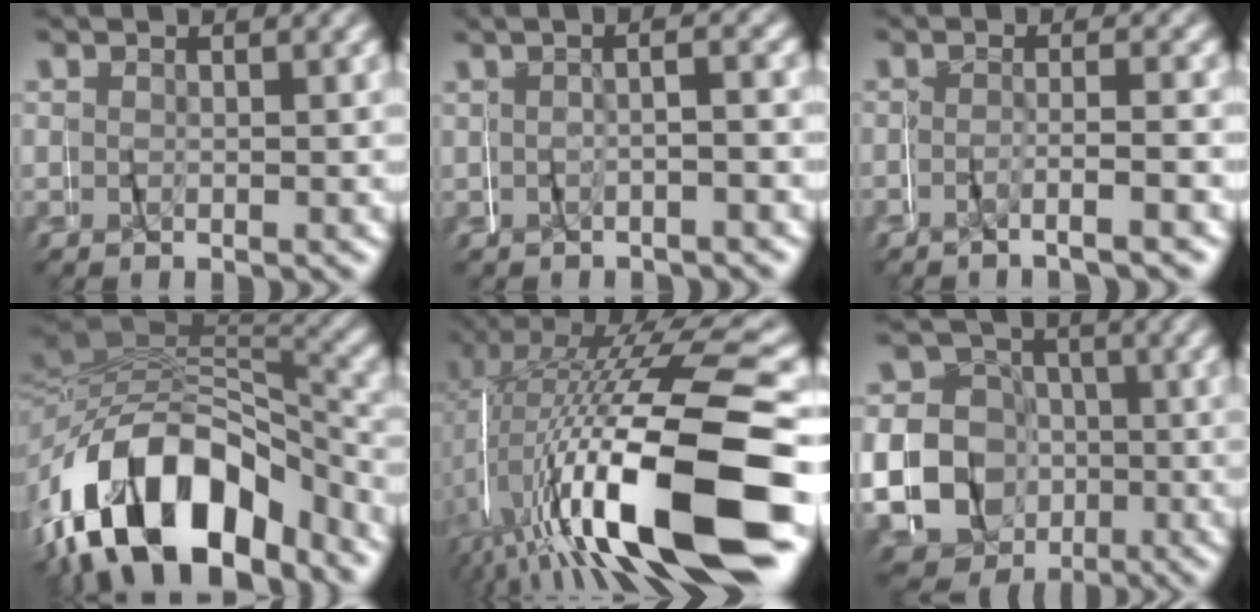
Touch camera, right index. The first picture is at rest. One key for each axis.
{"total": 1.3, "fx": -1.1, "fy": -0.6, "fz": 0.5, "tx": -0.006, "ty": 0.014, "tz": -0.023}
{"total": 2.4, "fx": -2.1, "fy": -0.3, "fz": 1.2, "tx": -0.033, "ty": 0.006, "tz": -0.040}
{"total": 13.7, "fx": -4.6, "fy": 8.4, "fz": 9.8, "tx": -0.204, "ty": -0.016, "tz": -0.061}
{"total": 15.7, "fx": -4.0, "fy": 4.6, "fz": 14.4, "tx": -0.239, "ty": 0.000, "tz": -0.041}
{"total": 17.2, "fx": -3.7, "fy": 16.2, "fz": 4.5, "tx": -0.129, "ty": -0.056, "tz": -0.068}